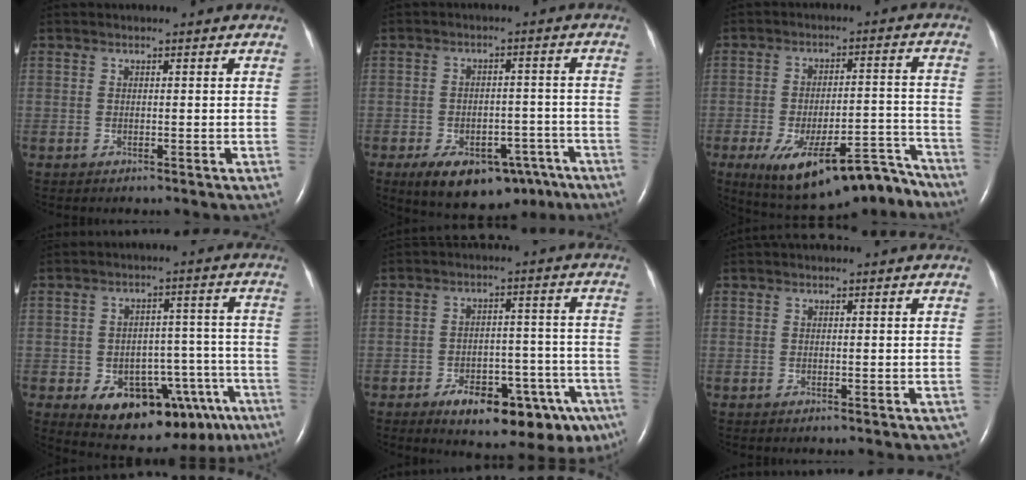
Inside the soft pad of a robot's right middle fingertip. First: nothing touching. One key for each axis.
{"total": 14.4, "fx": -9.1, "fy": 7.9, "fz": 8.0, "tx": -0.123, "ty": 0.011, "tz": -0.124}
{"total": 17.7, "fx": -13.3, "fy": 5.1, "fz": 10.5, "tx": -0.120, "ty": 0.025, "tz": -0.195}
{"total": 17.0, "fx": -9.3, "fy": 9.1, "fz": 11.0, "tx": -0.114, "ty": 0.036, "tz": -0.116}
{"total": 15.9, "fx": -9.7, "fy": 6.1, "fz": 11.0, "tx": -0.086, "ty": 0.029, "tz": -0.126}
{"total": 1.5, "fx": -1.1, "fy": 0.8, "fz": 0.8, "tx": 0.003, "ty": 0.001, "tz": -0.009}